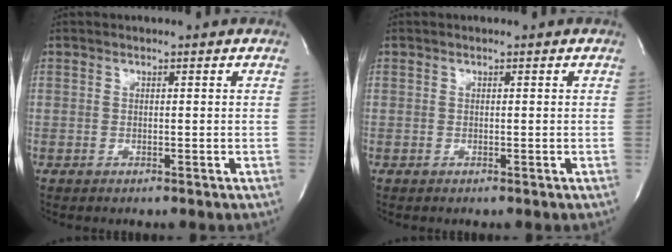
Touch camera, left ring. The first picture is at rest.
{"total": 0.0}